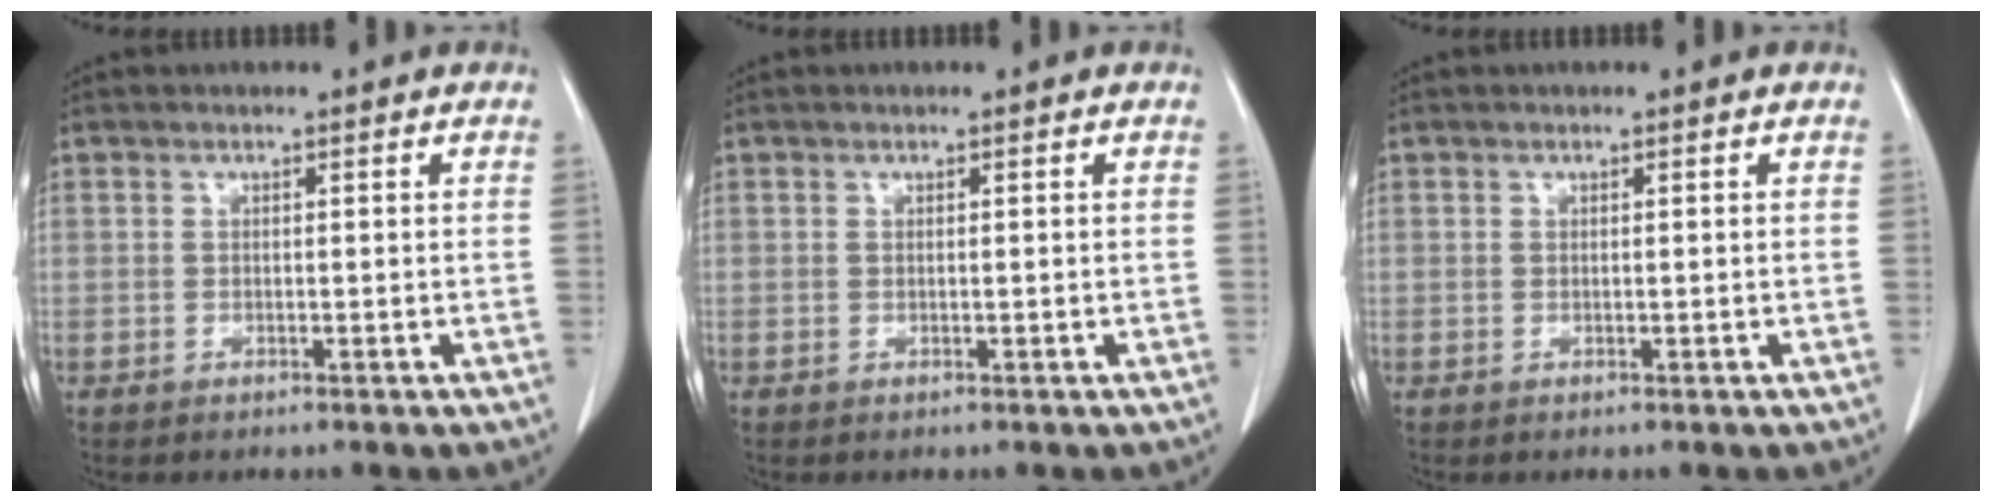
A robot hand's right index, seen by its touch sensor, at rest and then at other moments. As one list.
[{"total": 0.0}, {"total": 0.0}]